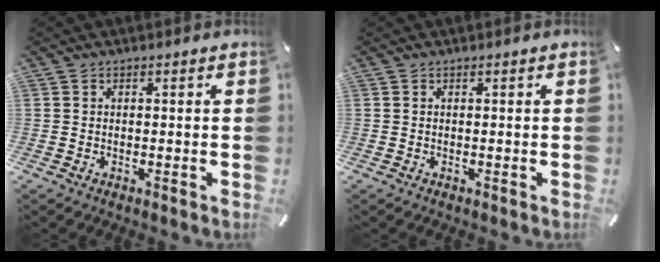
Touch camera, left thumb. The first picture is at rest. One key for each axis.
{"total": 0.0}